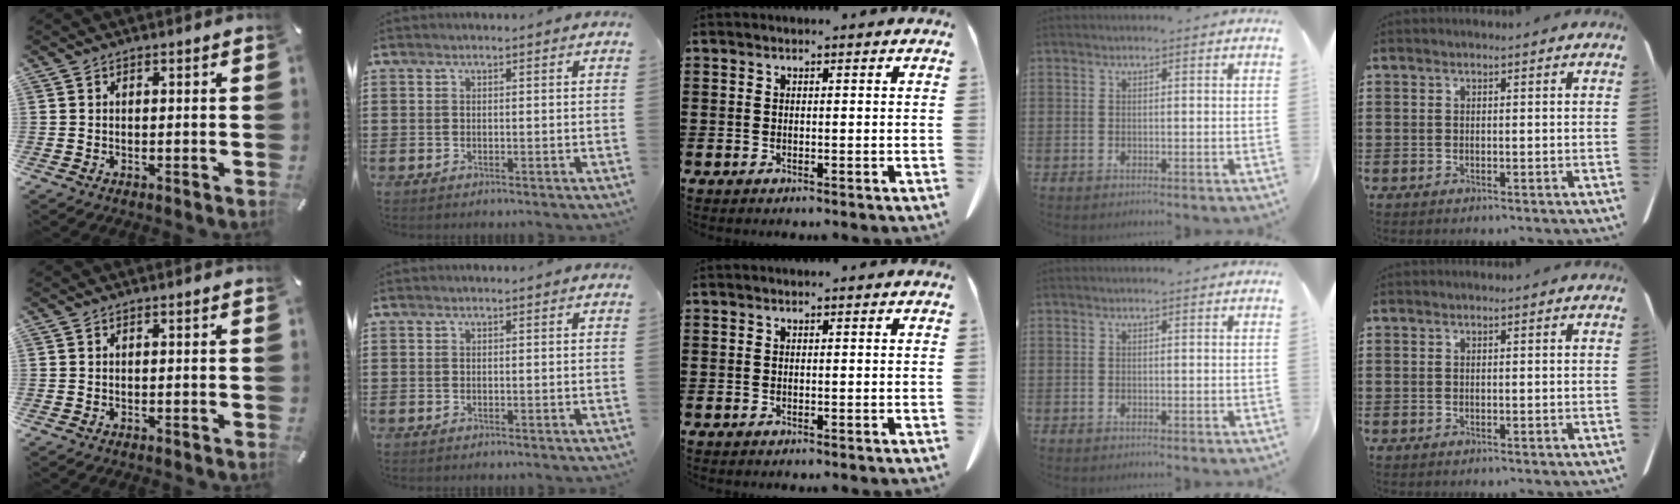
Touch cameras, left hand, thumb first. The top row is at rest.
{}